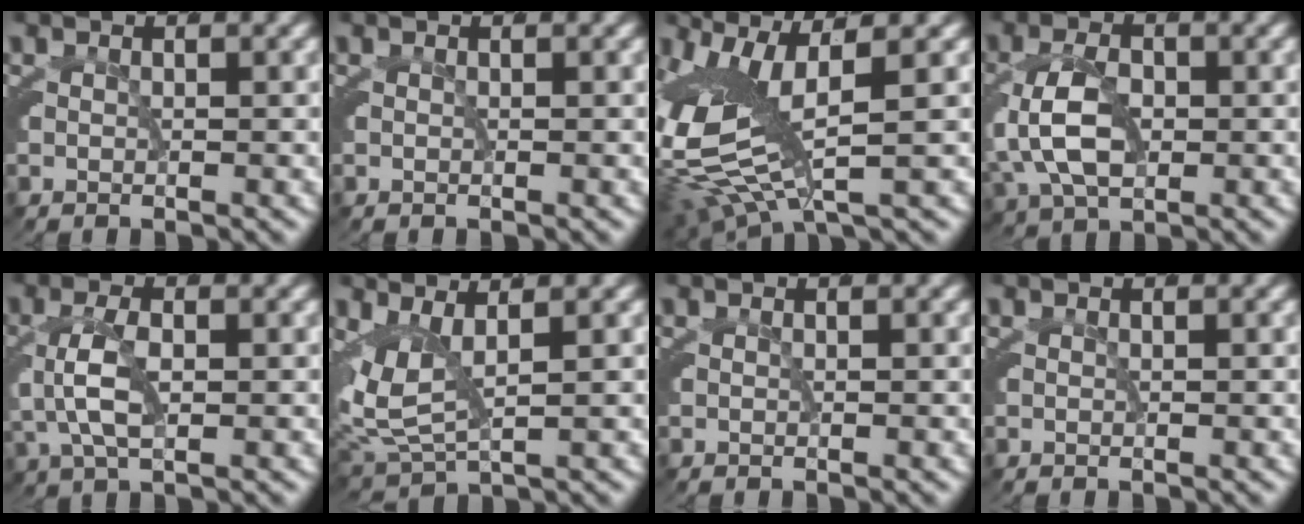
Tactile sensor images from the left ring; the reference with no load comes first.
{"total": 0.0}
{"total": 9.4, "force": [0.2, 5.4, 7.6], "torque": [-0.175, -0.010, 0.006]}
{"total": 6.0, "force": [-0.9, 4.3, 4.1], "torque": [-0.122, -0.016, -0.008]}
{"total": 4.0, "force": [-0.7, 2.2, 3.3], "torque": [-0.094, -0.011, -0.008]}
{"total": 5.9, "force": [0.3, 4.0, 4.4], "torque": [-0.116, -0.026, 0.015]}
{"total": 0.0}
{"total": 0.0}